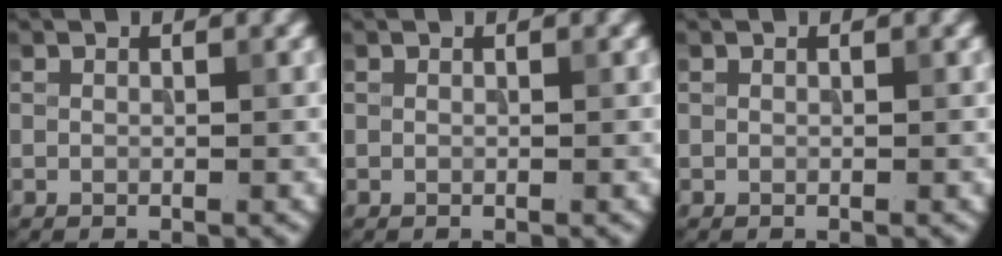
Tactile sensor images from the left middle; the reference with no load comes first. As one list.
[{"total": 0.0}, {"total": 0.0}]